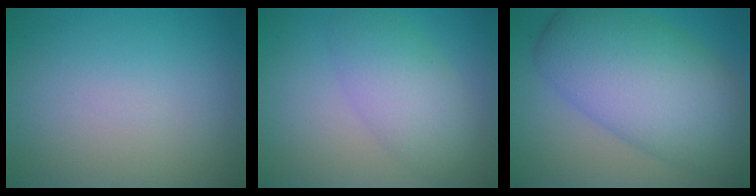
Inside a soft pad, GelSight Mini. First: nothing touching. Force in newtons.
{"total": 4.6, "press": 4.6, "slide": 0.3}
{"total": 10.6, "press": 10.6, "slide": 0.2}